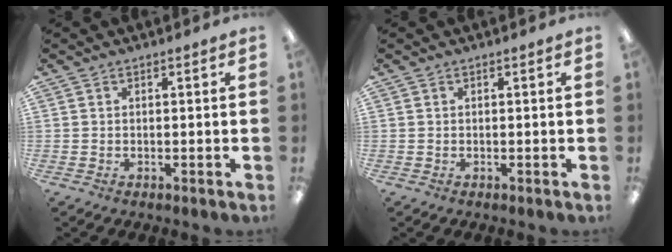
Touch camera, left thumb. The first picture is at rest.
{"total": 0.0}